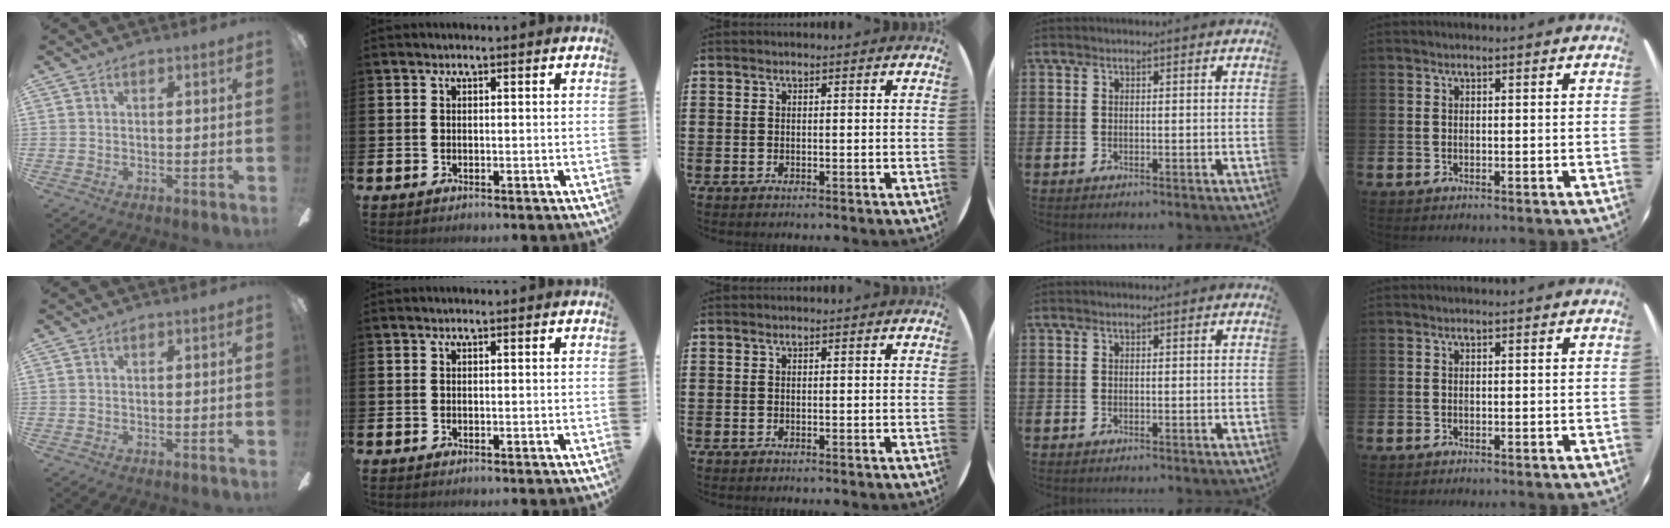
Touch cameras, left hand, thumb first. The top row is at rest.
{}